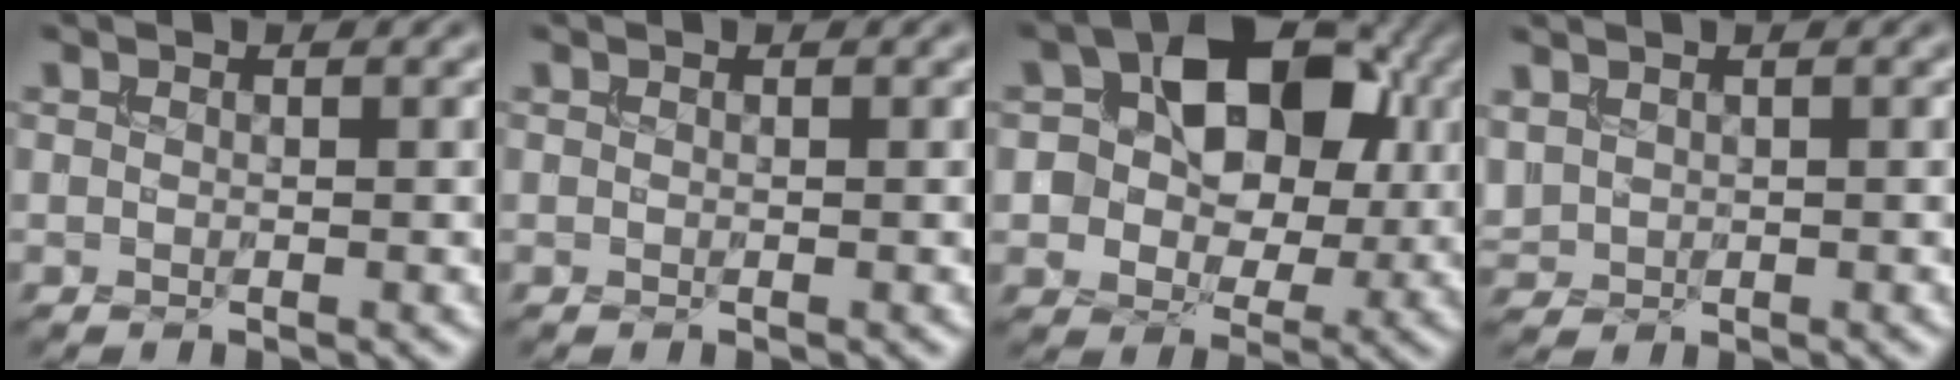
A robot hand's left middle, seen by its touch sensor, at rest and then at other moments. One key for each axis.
{"total": 0.0}
{"total": 11.7, "fx": 1.7, "fy": 8.7, "fz": 7.7, "tx": -0.085, "ty": 0.032, "tz": 0.014}
{"total": 1.1, "fx": 0.5, "fy": 1.0, "fz": 0.3, "tx": -0.010, "ty": 0.004, "tz": 0.020}